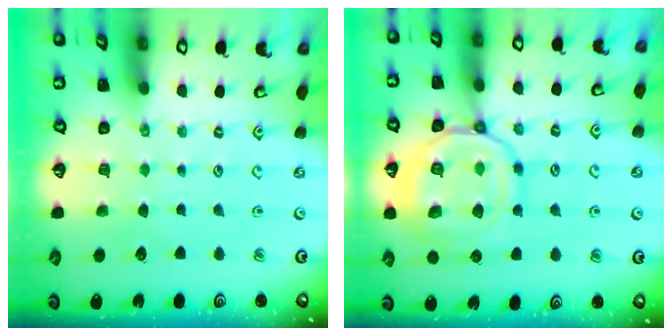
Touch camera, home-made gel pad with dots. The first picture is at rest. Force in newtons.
{"total": 16.2, "press": 16.1, "slide": 1.6}